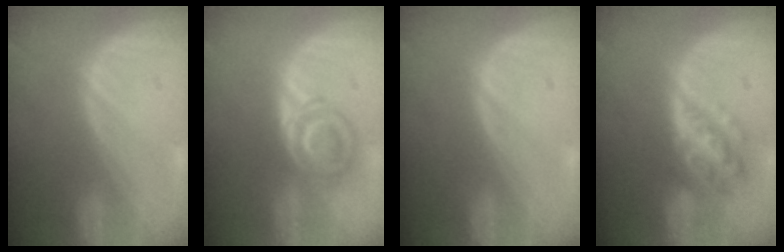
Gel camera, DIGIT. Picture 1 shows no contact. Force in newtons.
{"total": 6.5, "press": 5.8, "slide": 3.0}
{"total": 0.0}
{"total": 6.3, "press": 5.7, "slide": 2.8}